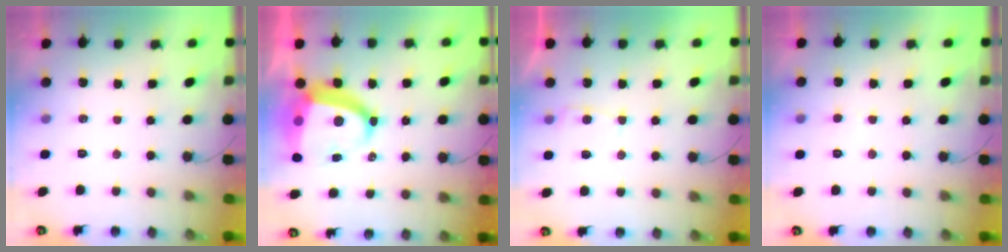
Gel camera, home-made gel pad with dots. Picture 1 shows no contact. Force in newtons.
{"total": 14.0, "press": 13.9, "slide": 1.5}
{"total": 3.7, "press": 3.6, "slide": 0.5}
{"total": 2.1, "press": 2.1, "slide": 0.1}